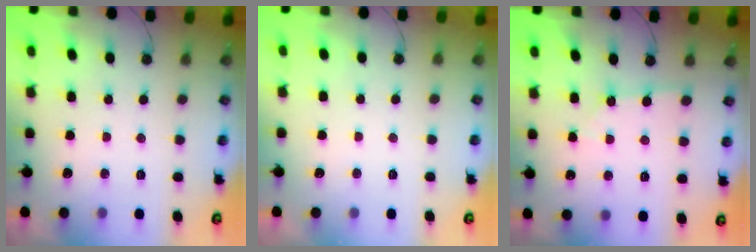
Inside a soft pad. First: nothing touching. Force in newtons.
{"total": 0.0}
{"total": 2.0, "press": 2.0, "slide": 0.2}